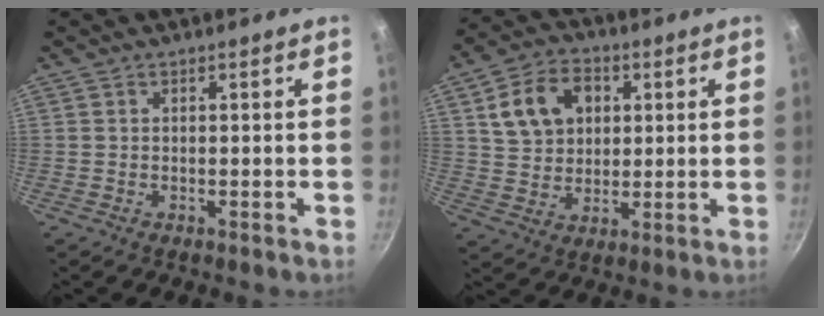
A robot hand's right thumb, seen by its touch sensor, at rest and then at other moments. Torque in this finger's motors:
{"motor_torque": [-0.85, 0.78, -0.15, 0.23, 0.07]}